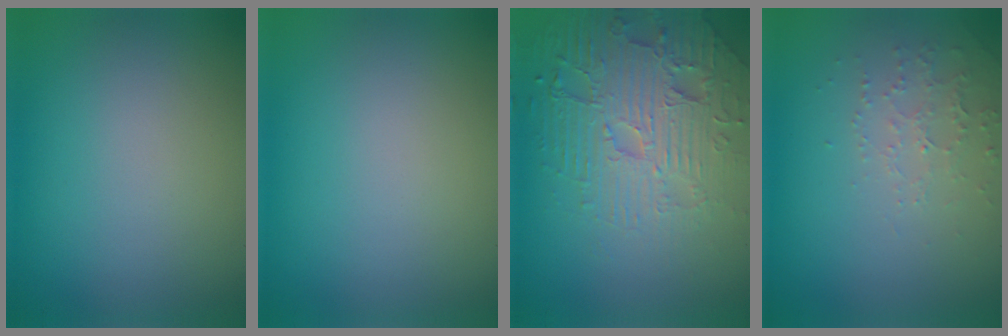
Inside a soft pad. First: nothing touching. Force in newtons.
{"total": 0.0}
{"total": 6.7, "press": 5.2, "slide": 4.2}
{"total": 1.9, "press": 1.8, "slide": 0.6}